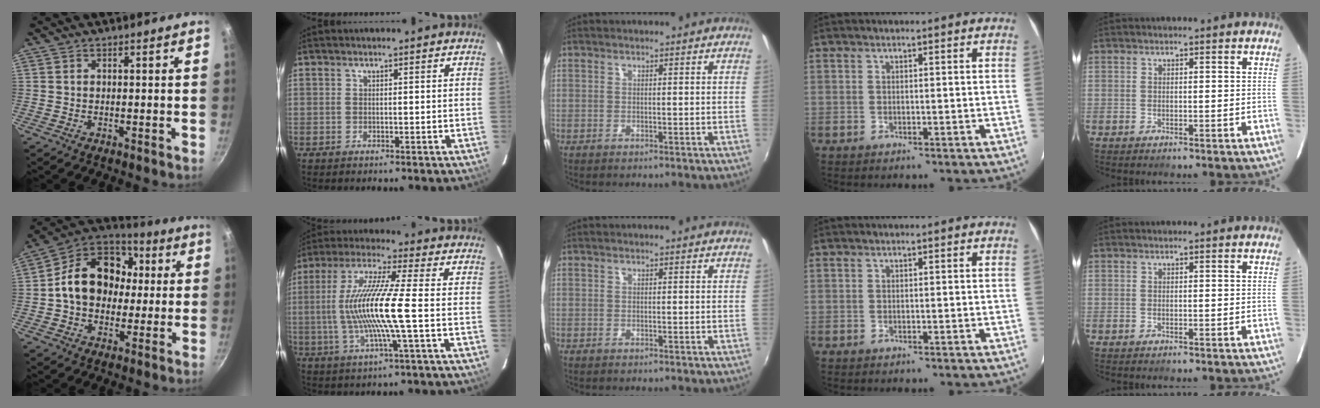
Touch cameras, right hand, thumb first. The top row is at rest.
{"thumb": {"total": 17.9, "force": [1.0, 14.0, 11.2], "torque": [-0.152, 0.039, 0.003]}, "index": {"total": 13.7, "force": [-1.5, -0.4, 13.6], "torque": [-0.267, -0.003, -0.027]}}